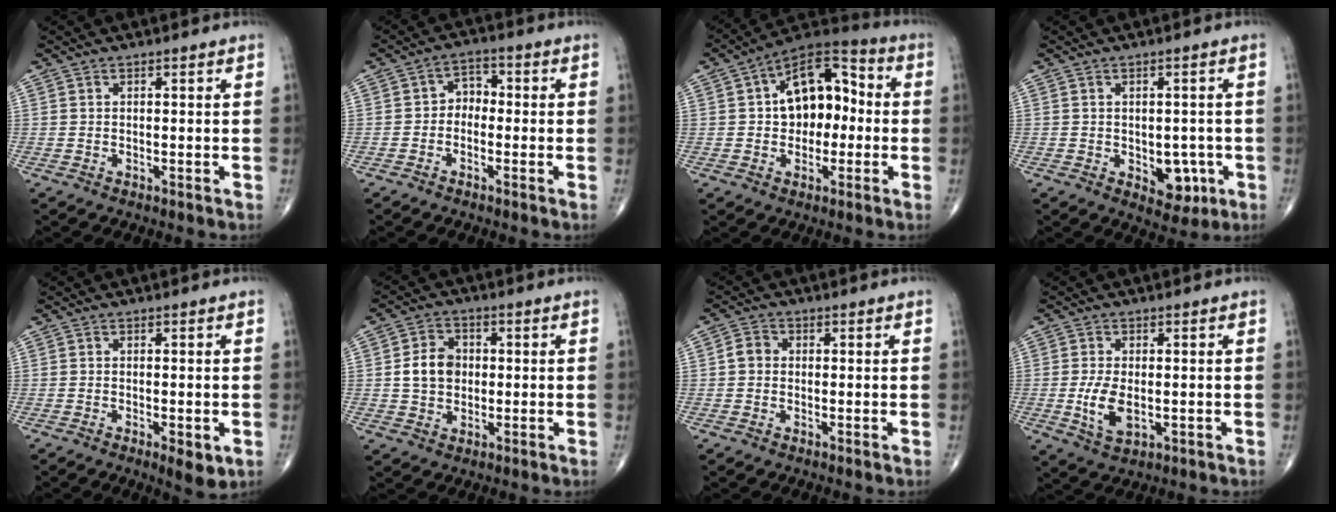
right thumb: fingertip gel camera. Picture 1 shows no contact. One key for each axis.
{"total": 3.9, "fx": -0.8, "fy": 3.0, "fz": 2.4, "tx": -0.015, "ty": 0.021, "tz": -0.030}
{"total": 14.7, "fx": 0.7, "fy": 9.3, "fz": 11.3, "tx": -0.128, "ty": 0.040, "tz": -0.002}
{"total": 6.1, "fx": -1.6, "fy": 4.0, "fz": 4.3, "tx": -0.021, "ty": 0.003, "tz": -0.012}
{"total": 4.1, "fx": -1.4, "fy": 1.4, "fz": 3.6, "tx": -0.054, "ty": -0.009, "tz": -0.018}
{"total": 7.1, "fx": 0.2, "fy": 5.7, "fz": 4.2, "tx": -0.053, "ty": 0.008, "tz": 0.001}
{"total": 2.8, "fx": -0.1, "fy": 2.4, "fz": 1.4, "tx": -0.015, "ty": 0.007, "tz": -0.008}
{"total": 6.3, "fx": -0.9, "fy": 3.3, "fz": 5.3, "tx": -0.105, "ty": -0.009, "tz": -0.011}